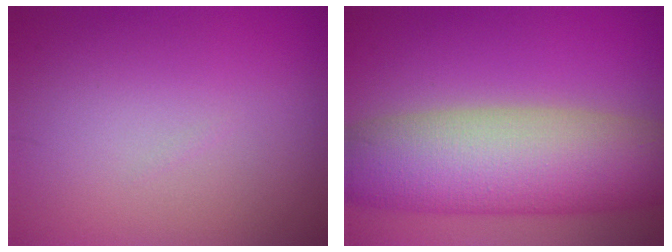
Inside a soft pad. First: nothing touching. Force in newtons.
{"total": 11.1, "press": 11.1, "slide": 0.6}